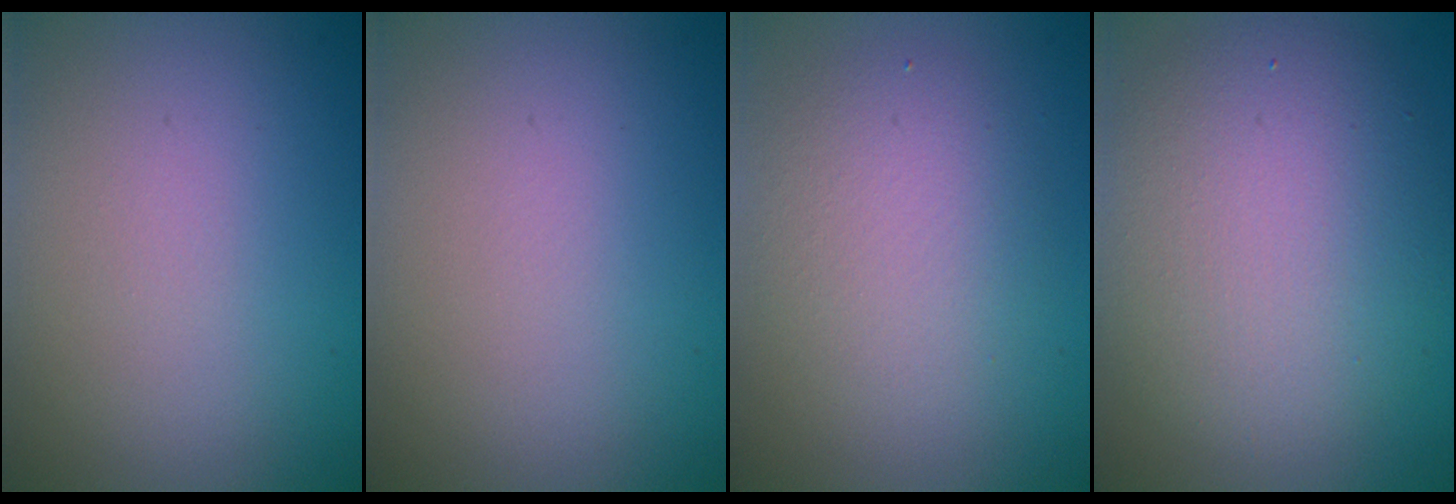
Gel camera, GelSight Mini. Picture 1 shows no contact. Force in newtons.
{"total": 0.0}
{"total": 3.3, "press": 3.3, "slide": 0.1}
{"total": 7.4, "press": 7.4, "slide": 0.4}